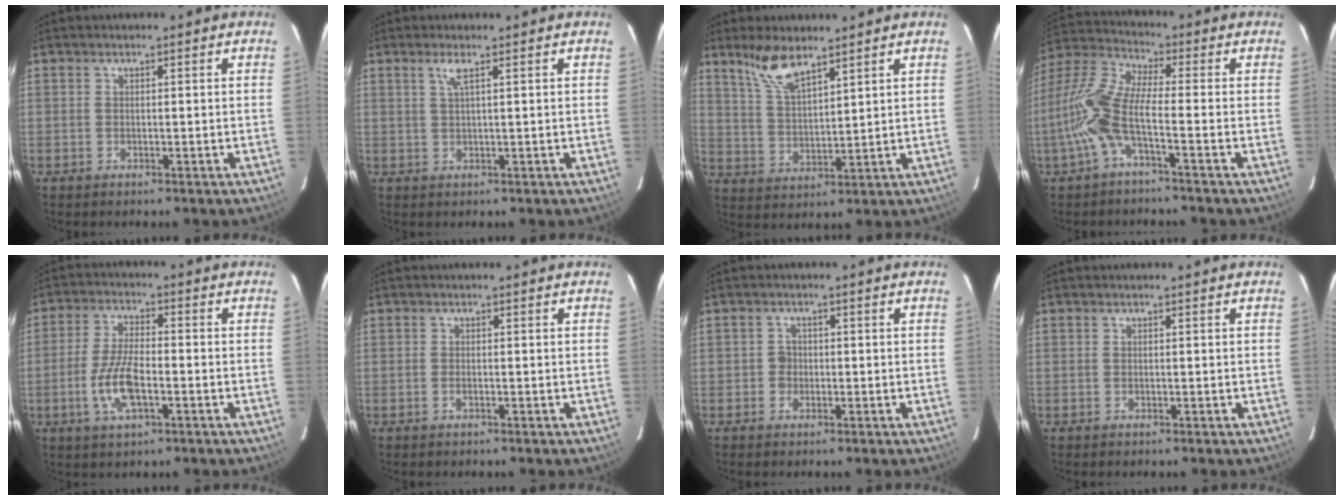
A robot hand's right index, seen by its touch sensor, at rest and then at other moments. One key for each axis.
{"total": 2.0, "fx": 1.0, "fy": -0.3, "fz": 1.7, "tx": -0.034, "ty": -0.001, "tz": 0.020}
{"total": 7.9, "fx": 6.0, "fy": 2.2, "fz": 4.6, "tx": -0.092, "ty": 0.005, "tz": 0.127}
{"total": 10.4, "fx": -3.4, "fy": 2.0, "fz": 9.6, "tx": -0.220, "ty": 0.006, "tz": -0.071}
{"total": 8.9, "fx": -2.9, "fy": 3.3, "fz": 7.7, "tx": -0.163, "ty": -0.001, "tz": -0.055}
{"total": 0.9, "fx": -0.4, "fy": 0.4, "fz": 0.7, "tx": -0.015, "ty": 0.000, "tz": -0.008}
{"total": 2.0, "fx": -0.6, "fy": 1.9, "fz": 0.2, "tx": -0.004, "ty": 0.004, "tz": -0.011}
{"total": 0.0}